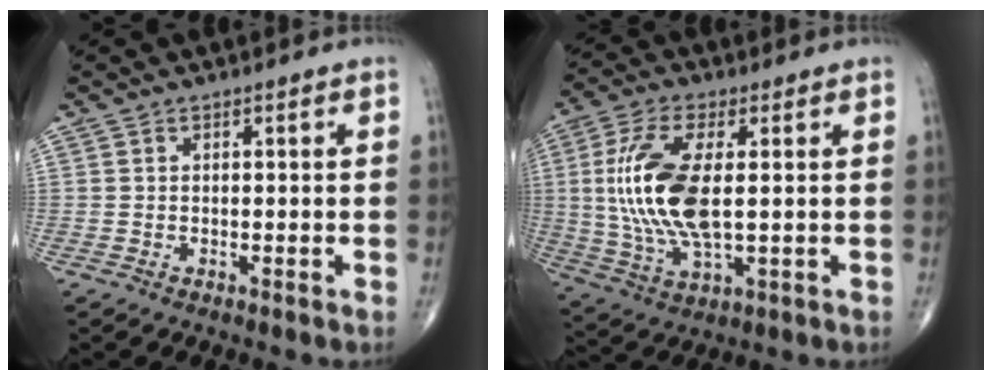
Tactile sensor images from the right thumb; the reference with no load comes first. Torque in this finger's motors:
{"motor_torque": [0.02, 1.28, 1.57, 0.17, 0.55]}